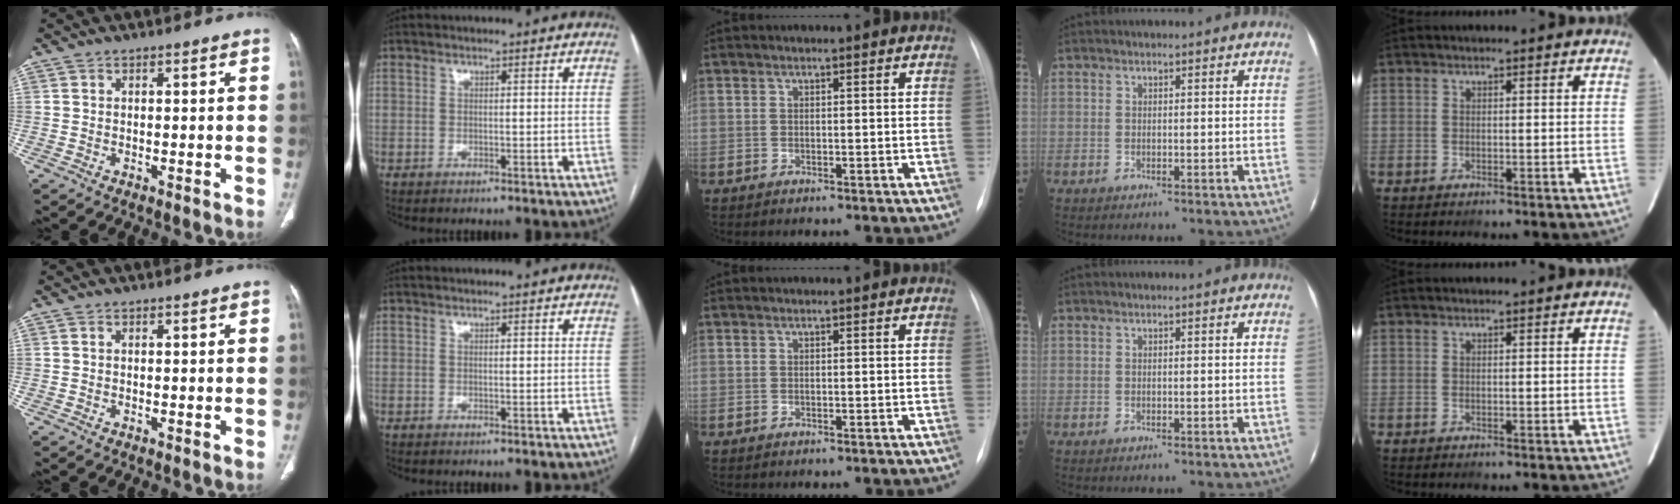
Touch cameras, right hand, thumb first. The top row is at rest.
{}